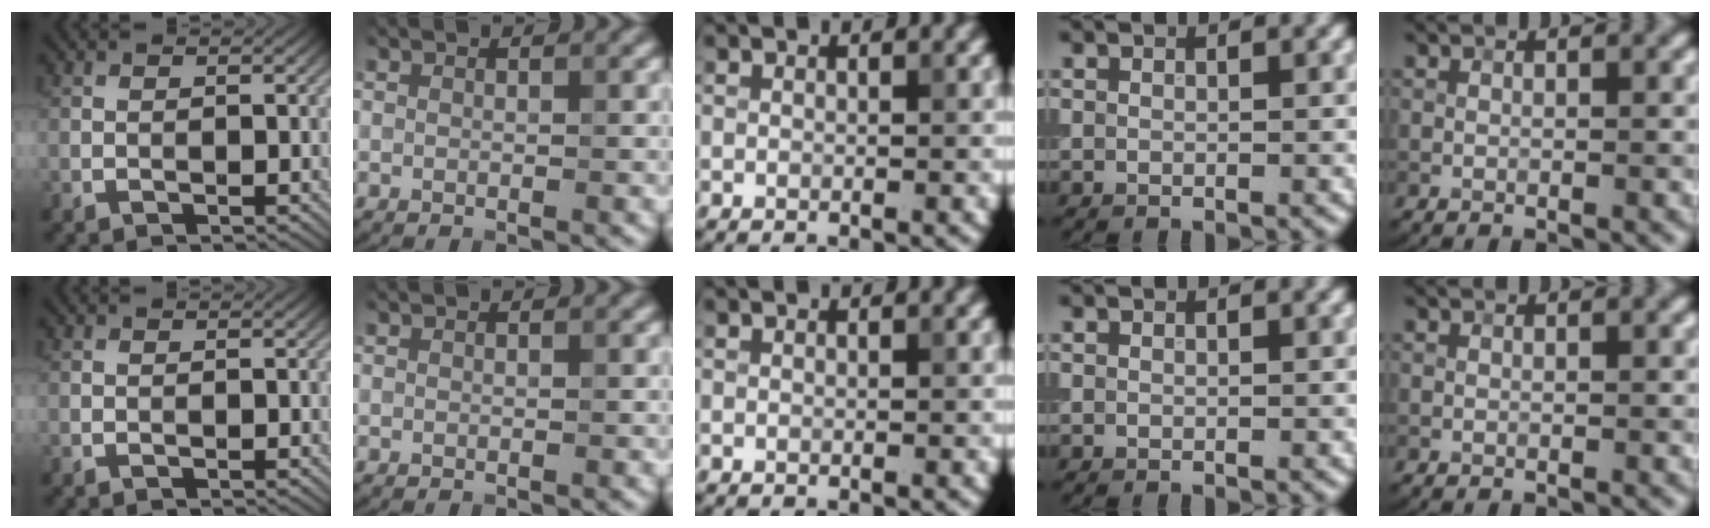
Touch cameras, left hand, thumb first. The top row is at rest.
{}